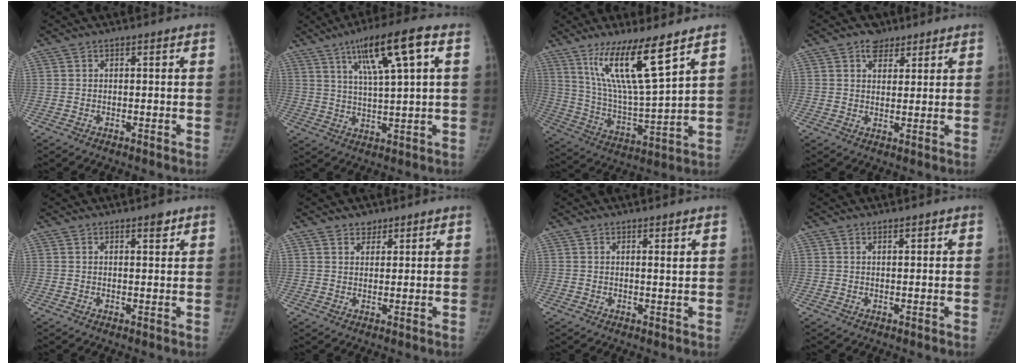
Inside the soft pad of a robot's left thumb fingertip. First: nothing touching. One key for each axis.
{"total": 12.9, "fx": 5.4, "fy": 1.8, "fz": 11.6, "tx": -0.197, "ty": -0.004, "tz": 0.091}
{"total": 15.7, "fx": 9.7, "fy": 1.9, "fz": 12.2, "tx": -0.220, "ty": -0.064, "tz": 0.191}
{"total": 4.5, "fx": 2.7, "fy": 3.2, "fz": 1.6, "tx": -0.004, "ty": -0.014, "tz": 0.043}
{"total": 2.1, "fx": 1.5, "fy": 0.8, "fz": 1.3, "tx": -0.012, "ty": -0.009, "tz": 0.022}
{"total": 2.5, "fx": 1.9, "fy": 1.5, "fz": 0.4, "tx": 0.011, "ty": -0.012, "tz": 0.027}
{"total": 1.4, "fx": 0.9, "fy": 0.0, "fz": 1.1, "tx": -0.016, "ty": -0.007, "tz": 0.014}
{"total": 0.9, "fx": 0.7, "fy": 0.3, "fz": 0.5, "tx": -0.006, "ty": -0.004, "tz": 0.011}